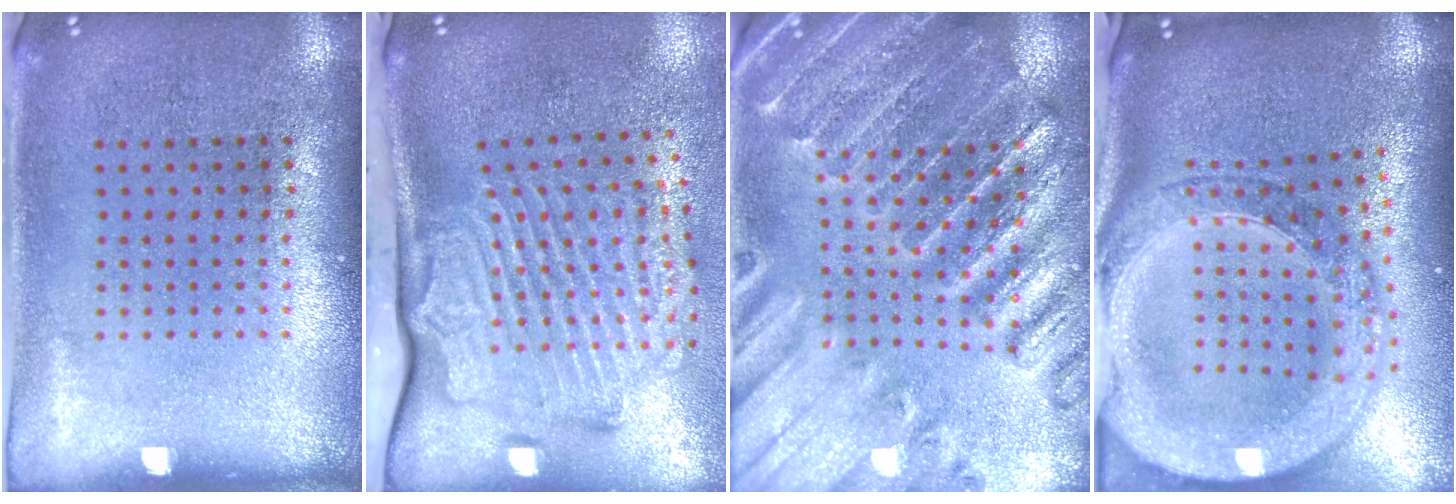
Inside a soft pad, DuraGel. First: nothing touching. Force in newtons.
{"total": 3.5, "press": 2.4, "slide": 2.5}
{"total": 2.7, "press": 2.7, "slide": 0.4}
{"total": 3.5, "press": 2.8, "slide": 2.1}